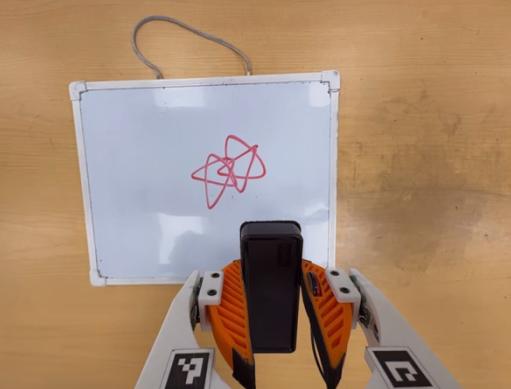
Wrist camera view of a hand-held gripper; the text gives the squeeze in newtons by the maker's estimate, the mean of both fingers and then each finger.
{"total": 4.7, "left": 3.4, "right": 6.1}